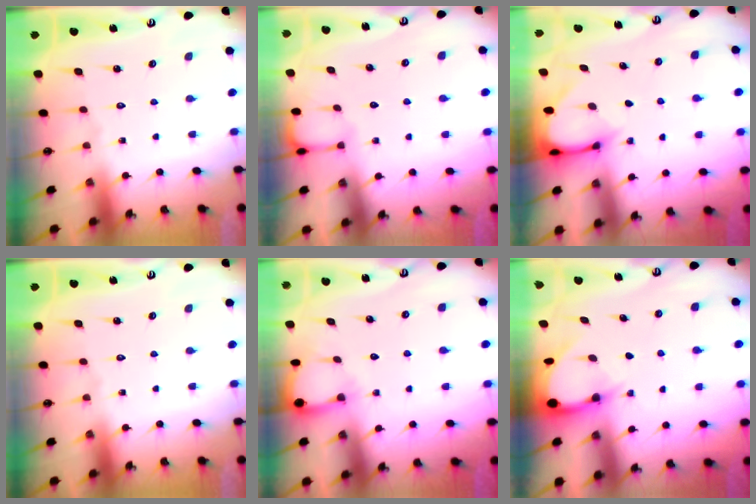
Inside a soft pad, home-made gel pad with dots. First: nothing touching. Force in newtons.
{"total": 0.9, "press": 0.9, "slide": 0.0}
{"total": 3.2, "press": 3.2, "slide": 0.3}
{"total": 0.0}
{"total": 4.3, "press": 4.3, "slide": 0.4}
{"total": 3.1, "press": 3.1, "slide": 0.2}